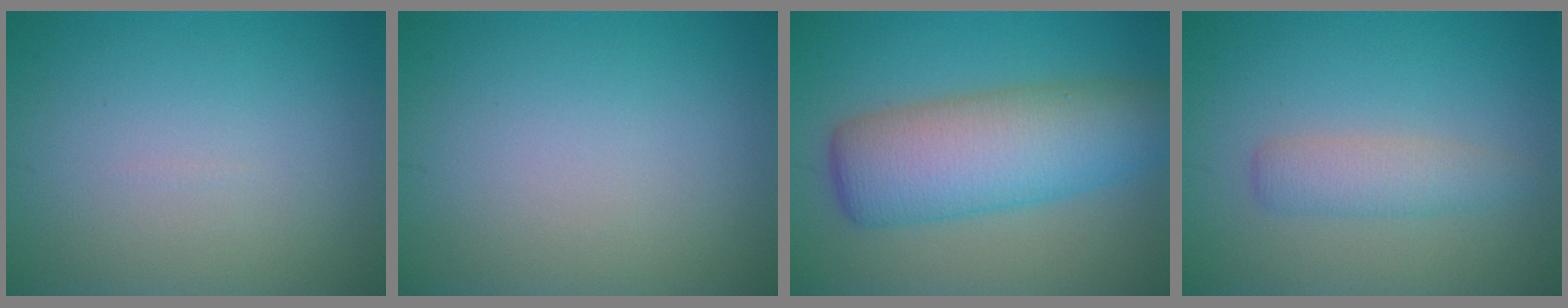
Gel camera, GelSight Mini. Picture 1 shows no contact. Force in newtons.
{"total": 0.0}
{"total": 8.9, "press": 8.9, "slide": 0.2}
{"total": 2.5, "press": 2.5, "slide": 0.0}